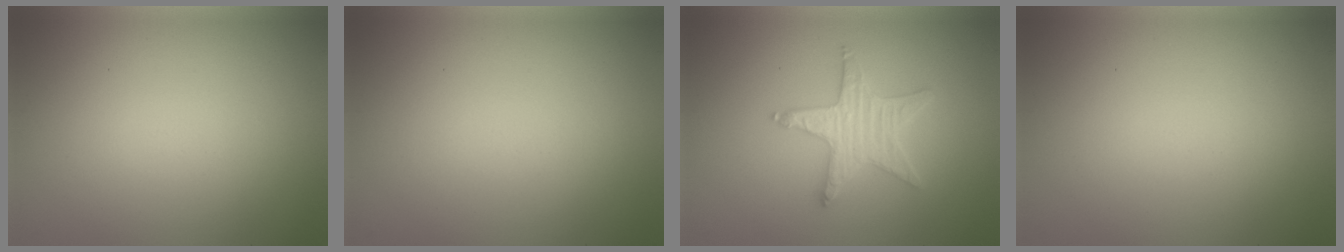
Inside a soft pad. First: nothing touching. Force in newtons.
{"total": 0.0}
{"total": 3.5, "press": 3.3, "slide": 1.0}
{"total": 0.0}